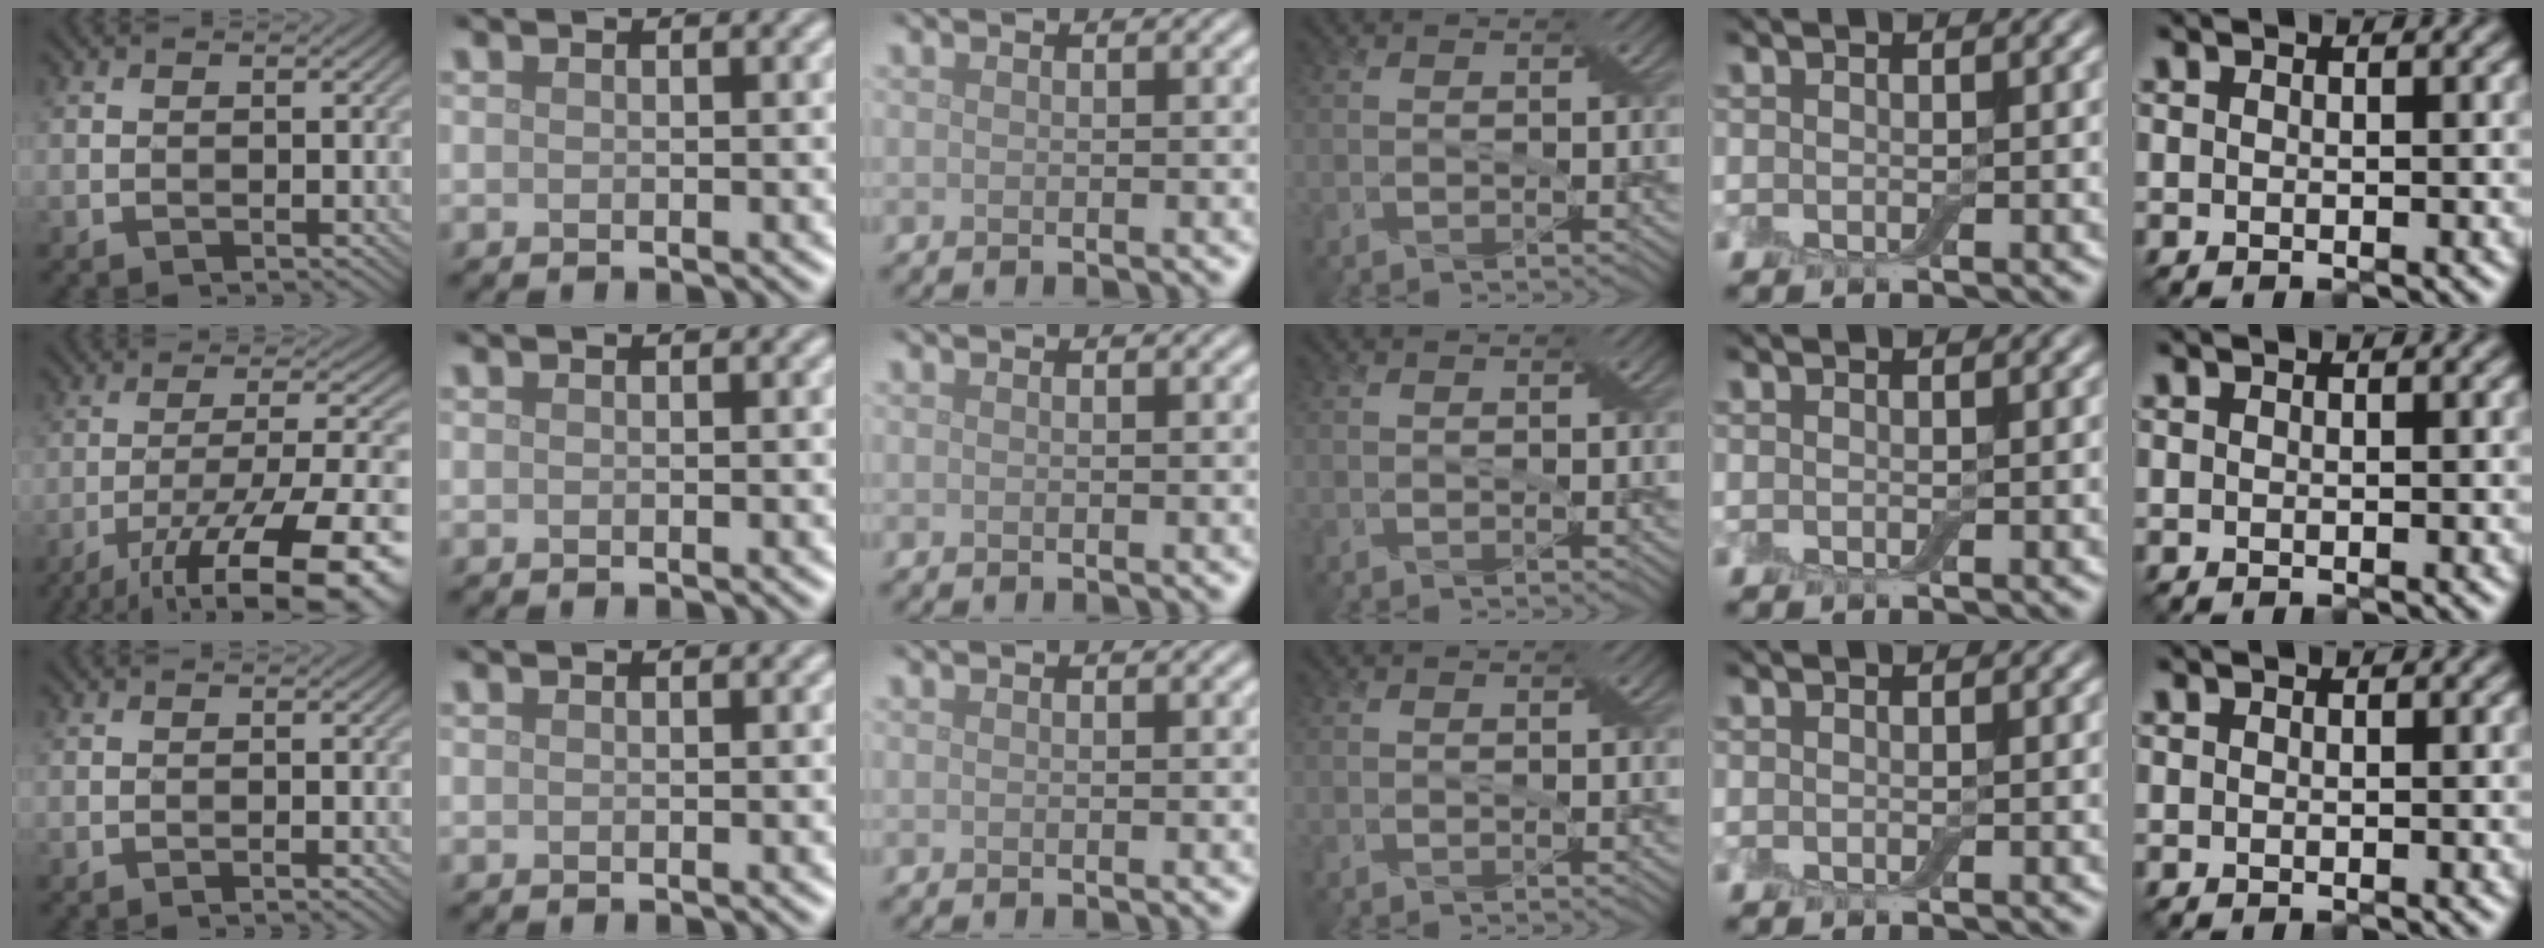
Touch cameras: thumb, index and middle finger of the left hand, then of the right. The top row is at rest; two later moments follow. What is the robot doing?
{"motion": "pour", "object": "bottle"}